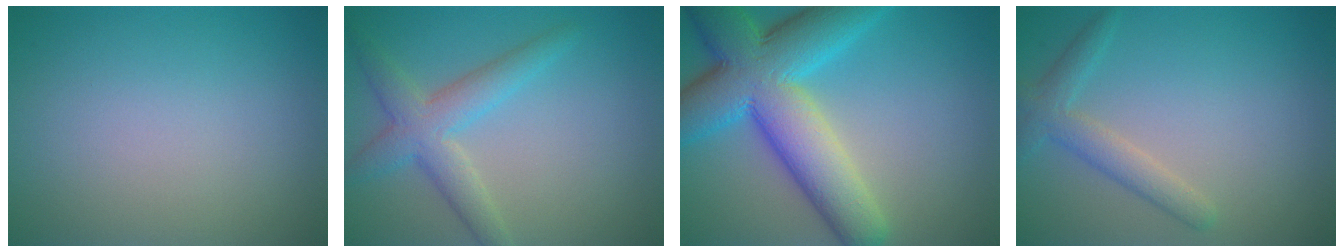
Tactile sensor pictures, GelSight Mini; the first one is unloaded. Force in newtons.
{"total": 4.2, "press": 4.2, "slide": 0.1}
{"total": 11.6, "press": 11.6, "slide": 0.1}
{"total": 2.7, "press": 2.7, "slide": 0.1}